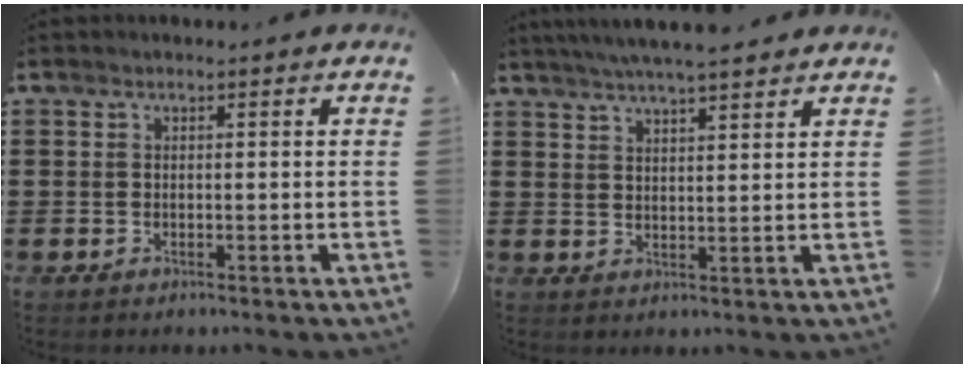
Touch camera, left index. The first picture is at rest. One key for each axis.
{"total": 4.7, "fx": 4.2, "fy": 0.1, "fz": 2.0, "tx": -0.050, "ty": -0.007, "tz": 0.076}